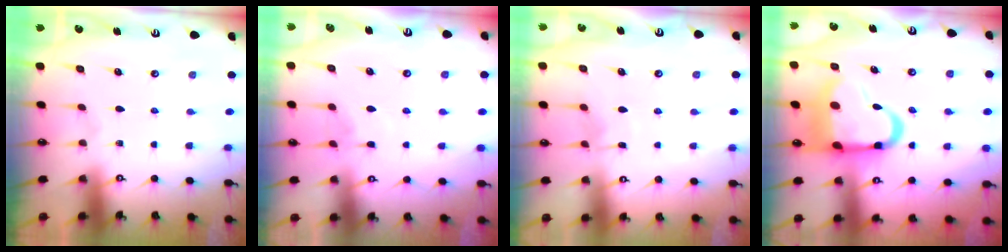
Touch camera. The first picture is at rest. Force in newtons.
{"total": 4.1, "press": 4.1, "slide": 0.6}
{"total": 5.7, "press": 5.7, "slide": 0.4}
{"total": 16.4, "press": 16.3, "slide": 1.8}